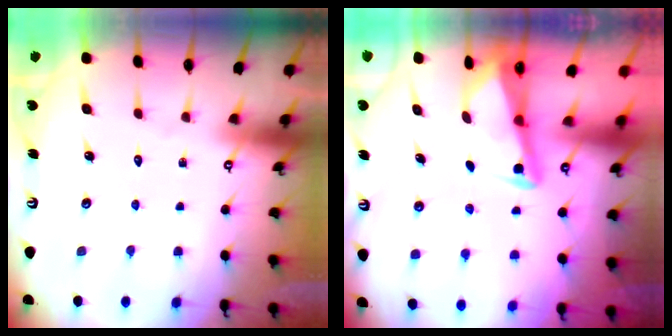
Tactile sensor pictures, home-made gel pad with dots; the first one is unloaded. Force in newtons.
{"total": 2.8, "press": 2.8, "slide": 0.4}